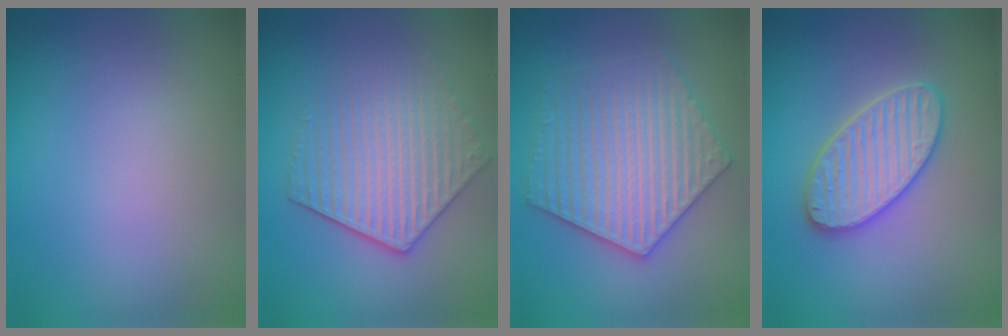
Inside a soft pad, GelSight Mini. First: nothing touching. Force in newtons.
{"total": 4.5, "press": 3.9, "slide": 2.4}
{"total": 6.1, "press": 6.1, "slide": 0.9}
{"total": 4.4, "press": 4.3, "slide": 0.5}